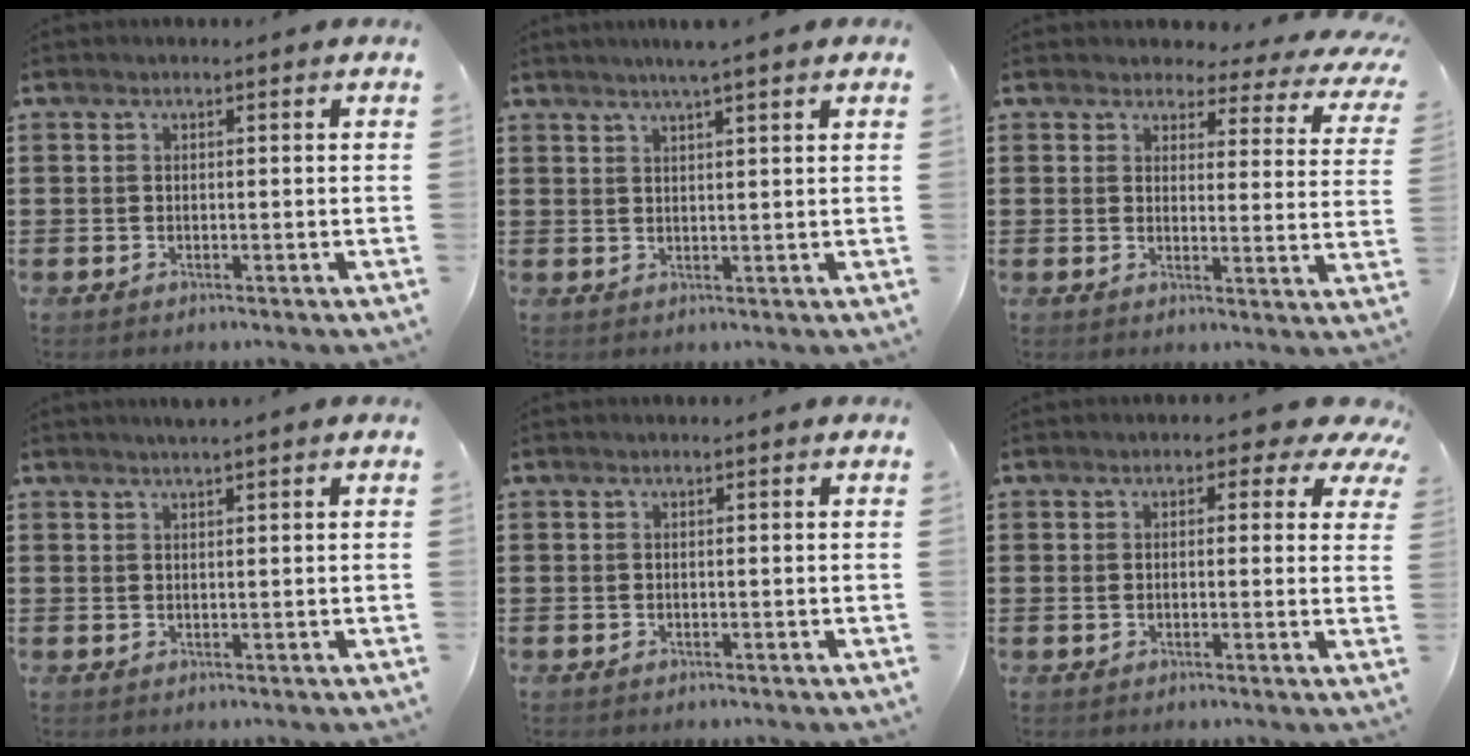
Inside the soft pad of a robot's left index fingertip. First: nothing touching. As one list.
[{"total": 3.3, "force": [2.7, -0.5, 1.9], "torque": [-0.042, -0.002, 0.047]}, {"total": 3.3, "force": [2.9, 1.0, 1.1], "torque": [-0.032, -0.022, 0.044]}, {"total": 1.4, "force": [1.2, -0.2, 0.6], "torque": [-0.012, 0.000, 0.024]}, {"total": 0.0}, {"total": 3.4, "force": [1.8, 1.8, 2.2], "torque": [-0.030, -0.005, 0.023]}]